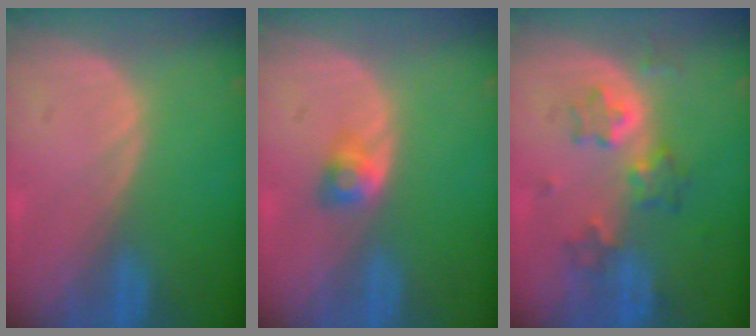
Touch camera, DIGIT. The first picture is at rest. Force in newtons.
{"total": 2.6, "press": 2.3, "slide": 1.2}
{"total": 5.8, "press": 5.7, "slide": 1.2}